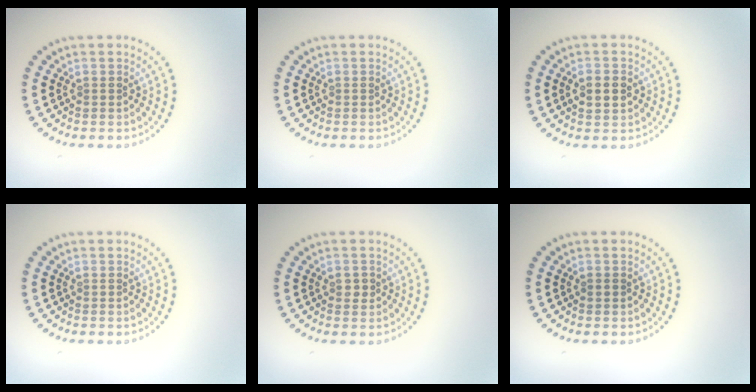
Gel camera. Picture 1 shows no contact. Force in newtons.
{"total": 0.0}
{"total": 2.9, "press": 2.9, "slide": 0.2}
{"total": 0.0}
{"total": 1.0, "press": 1.0, "slide": 0.1}
{"total": 0.7, "press": 0.7, "slide": 0.1}